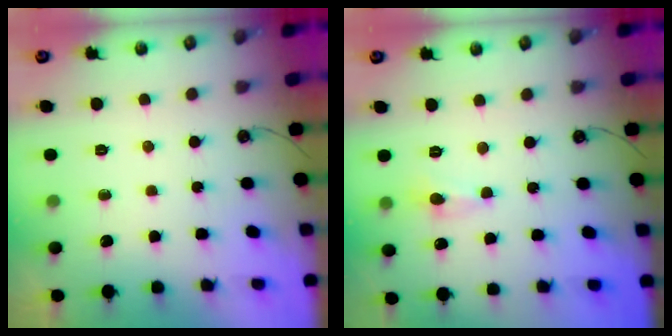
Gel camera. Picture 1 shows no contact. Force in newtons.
{"total": 0.0}